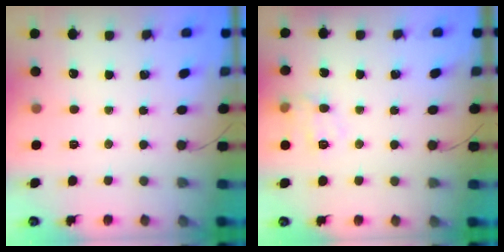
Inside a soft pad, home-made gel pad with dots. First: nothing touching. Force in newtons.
{"total": 9.4, "press": 9.4, "slide": 0.6}